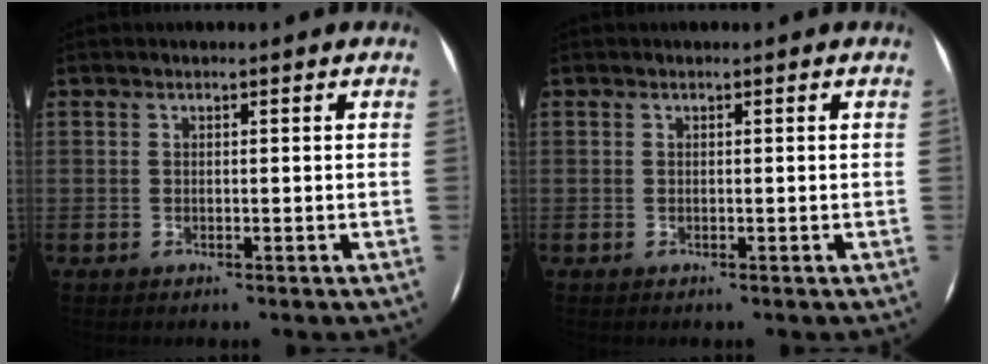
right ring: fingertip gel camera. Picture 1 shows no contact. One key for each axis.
{"total": 0.0}